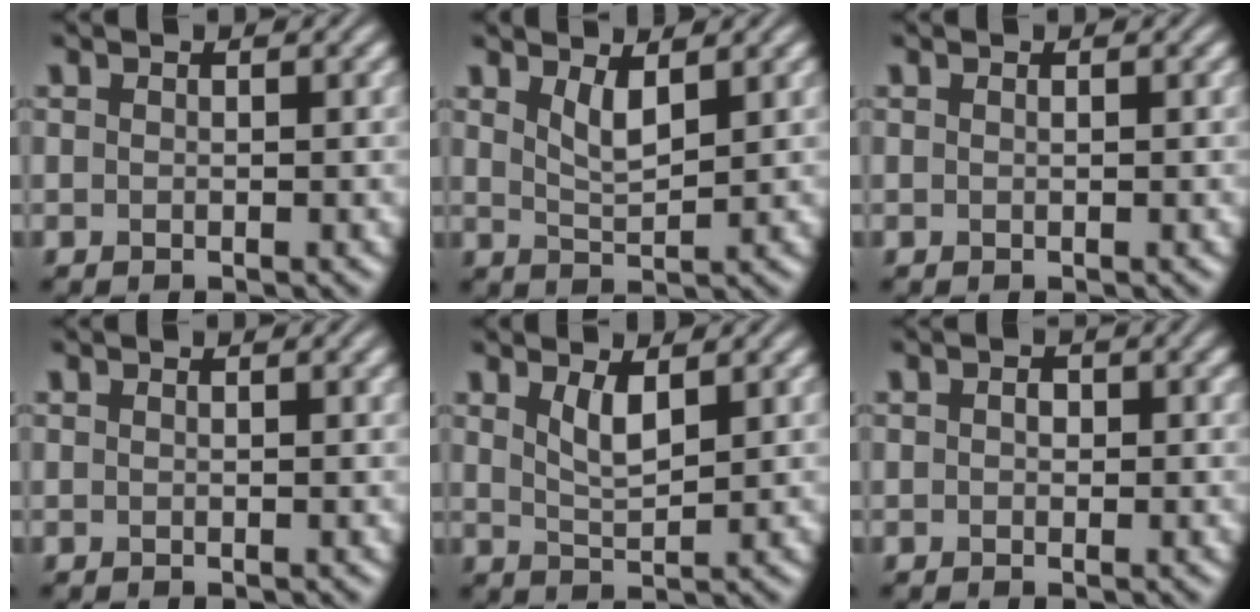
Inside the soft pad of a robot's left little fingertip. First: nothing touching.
{"total": 2.4, "force": [1.5, 0.6, 1.8], "torque": [-0.035, -0.008, 0.031]}
{"total": 0.0}
{"total": 1.0, "force": [0.5, 0.3, 0.9], "torque": [-0.009, 0.006, 0.006]}
{"total": 2.4, "force": [1.4, 0.7, 1.9], "torque": [-0.038, -0.007, 0.029]}
{"total": 1.0, "force": [0.1, 0.8, 0.7], "torque": [-0.010, 0.000, -0.001]}